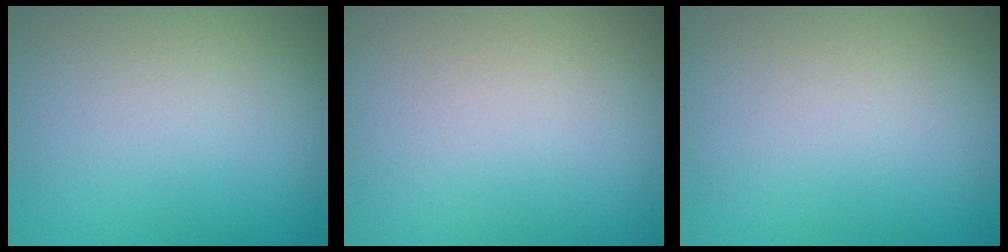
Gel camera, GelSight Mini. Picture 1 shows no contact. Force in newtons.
{"total": 0.0}
{"total": 0.0}